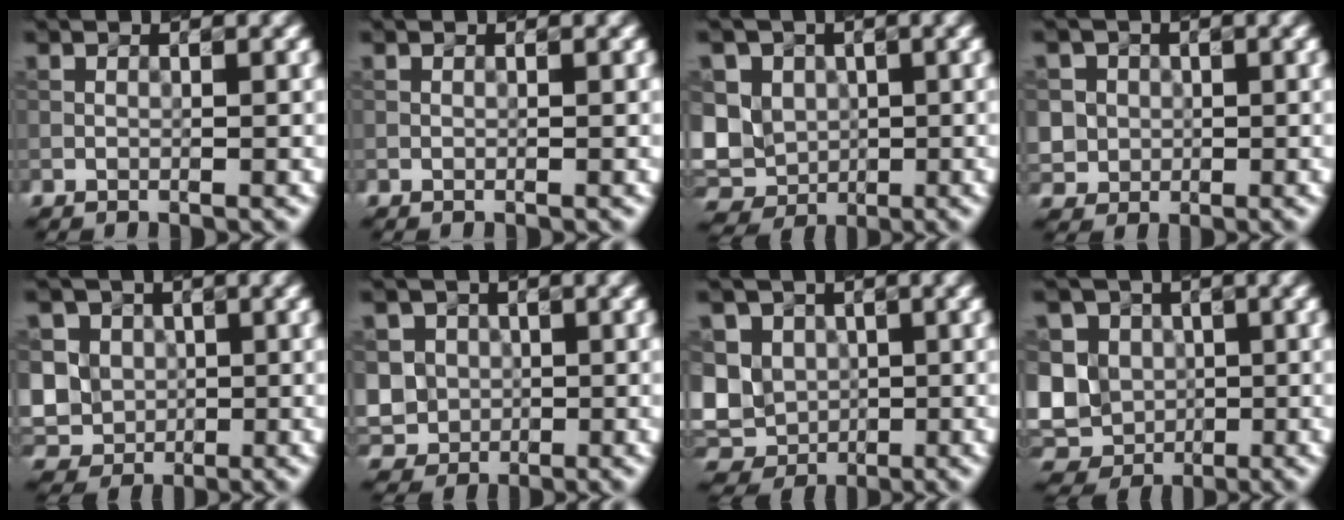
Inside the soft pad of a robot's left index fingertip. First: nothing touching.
{"total": 0.0}
{"total": 8.8, "force": [0.4, 7.4, 4.7], "torque": [-0.092, 0.005, -0.013]}
{"total": 4.4, "force": [0.7, 4.2, 1.1], "torque": [-0.028, 0.016, 0.011]}
{"total": 9.6, "force": [1.0, 8.5, 4.3], "torque": [-0.103, 0.018, -0.009]}
{"total": 7.0, "force": [0.0, 6.4, 2.9], "torque": [-0.072, 0.022, -0.019]}
{"total": 8.9, "force": [0.3, 7.5, 4.7], "torque": [-0.093, 0.001, -0.015]}
{"total": 11.1, "force": [0.2, 9.6, 5.5], "torque": [-0.112, 0.016, -0.030]}